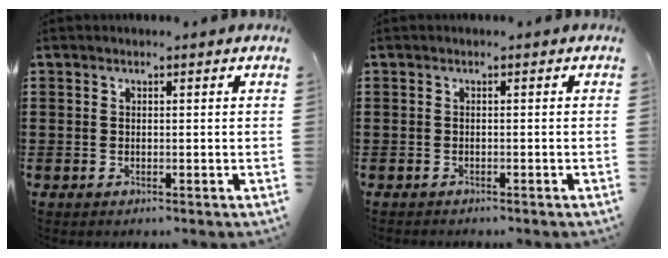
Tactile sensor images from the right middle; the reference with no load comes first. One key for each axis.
{"total": 0.6, "fx": -0.6, "fy": 0.2, "fz": -0.1, "tx": 0.001, "ty": 0.003, "tz": -0.014}